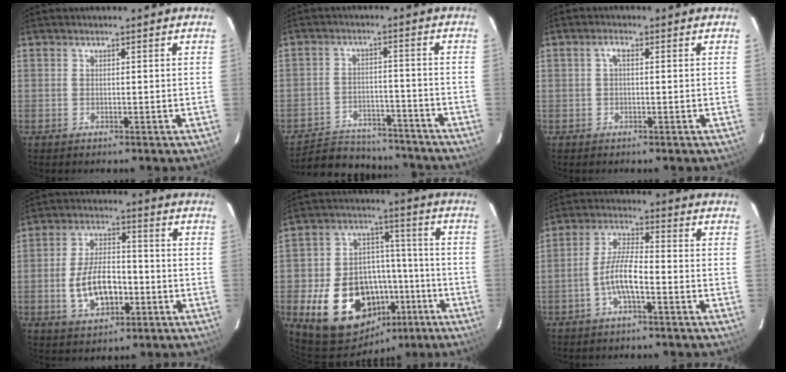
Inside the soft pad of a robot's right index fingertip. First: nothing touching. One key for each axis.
{"total": 17.4, "fx": -15.6, "fy": 5.6, "fz": 5.2, "tx": -0.120, "ty": 0.013, "tz": -0.209}
{"total": 1.5, "fx": 0.1, "fy": 0.6, "fz": 1.4, "tx": -0.028, "ty": 0.007, "tz": 0.001}
{"total": 10.7, "fx": -3.1, "fy": 5.7, "fz": 8.5, "tx": -0.171, "ty": 0.010, "tz": -0.043}
{"total": 22.2, "fx": -10.1, "fy": 15.5, "fz": 12.2, "tx": -0.254, "ty": 0.034, "tz": -0.124}
{"total": 6.6, "fx": -2.8, "fy": 1.3, "fz": 5.8, "tx": -0.122, "ty": 0.010, "tz": -0.052}